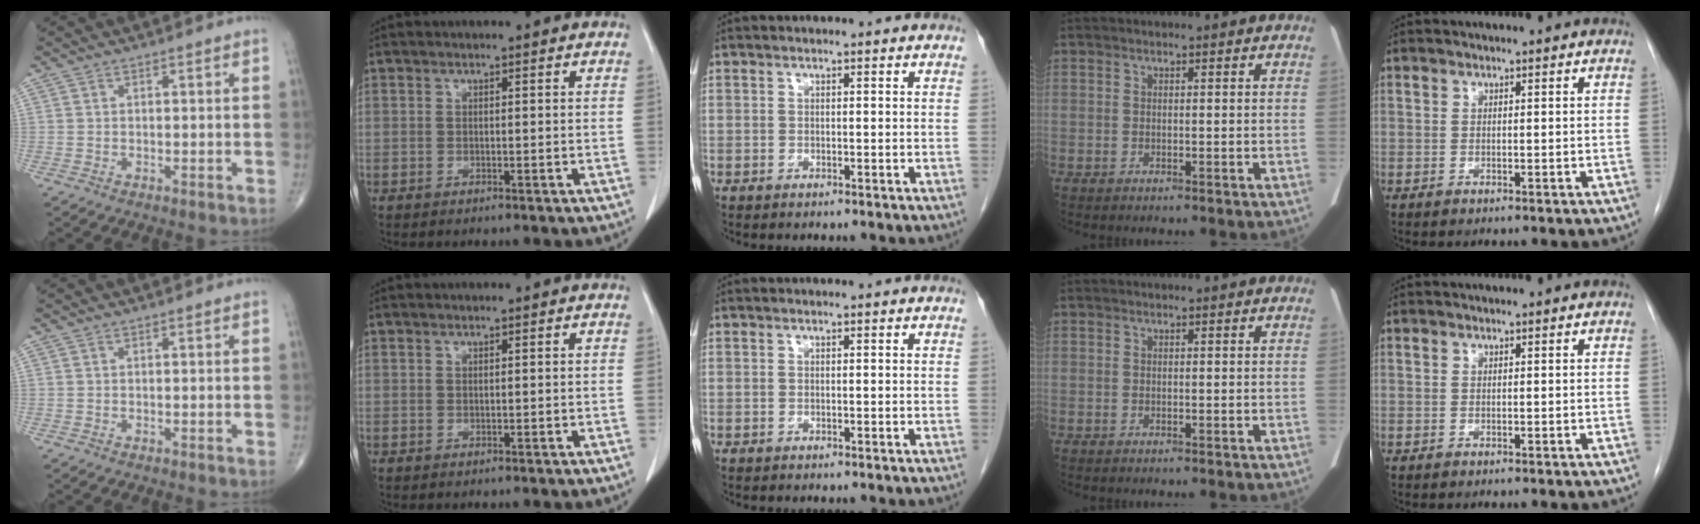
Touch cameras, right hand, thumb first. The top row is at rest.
{}